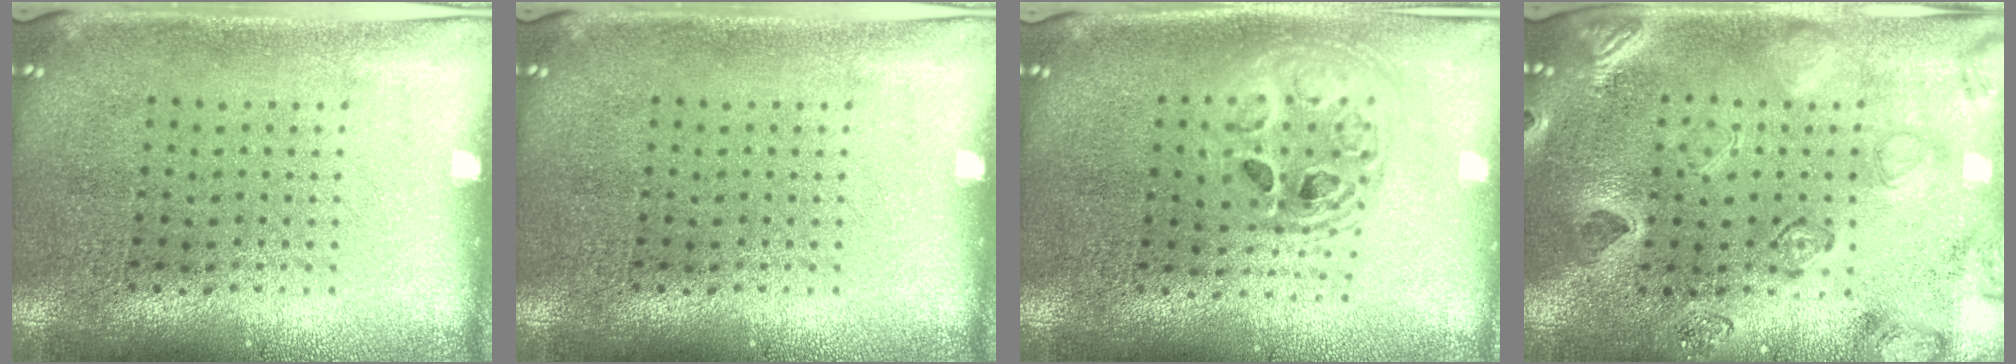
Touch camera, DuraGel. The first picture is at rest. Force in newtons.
{"total": 0.0}
{"total": 1.7, "press": 1.4, "slide": 0.9}
{"total": 2.4, "press": 2.3, "slide": 0.6}